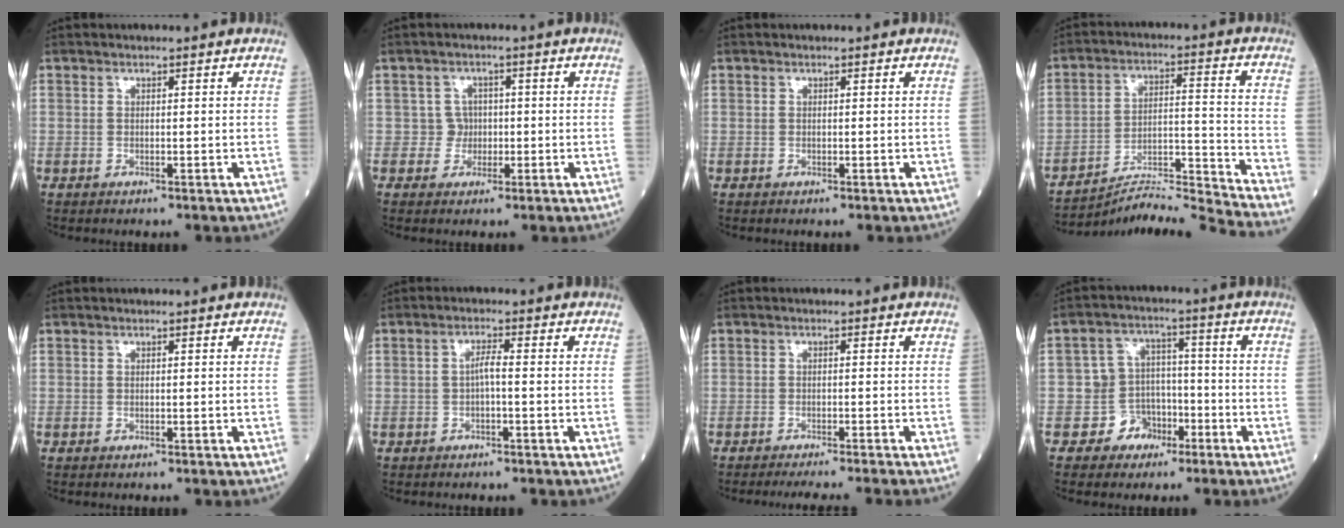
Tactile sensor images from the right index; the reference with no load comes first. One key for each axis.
{"total": 2.5, "fx": -0.4, "fy": 2.5, "fz": -0.2, "tx": 0.015, "ty": 0.010, "tz": -0.011}
{"total": 0.0}
{"total": 15.2, "fx": -14.4, "fy": -3.9, "fz": 2.6, "tx": -0.030, "ty": 0.014, "tz": -0.235}
{"total": 0.0}
{"total": 2.0, "fx": -0.4, "fy": 0.2, "fz": 2.0, "tx": -0.035, "ty": 0.004, "tz": -0.008}
{"total": 6.9, "fx": -6.2, "fy": -1.3, "fz": 2.8, "tx": -0.017, "ty": -0.016, "tz": -0.087}
{"total": 6.0, "fx": -2.9, "fy": 5.2, "fz": 0.2, "tx": 0.012, "ty": 0.021, "tz": -0.044}